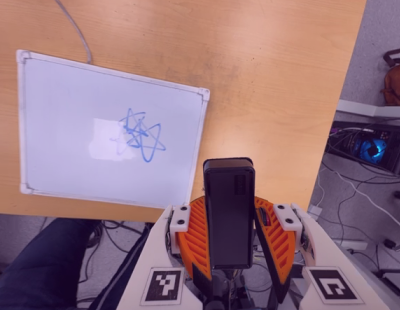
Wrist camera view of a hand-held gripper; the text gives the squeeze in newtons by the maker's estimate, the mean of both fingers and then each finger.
{"total": 4.9, "left": 4.7, "right": 5.0}